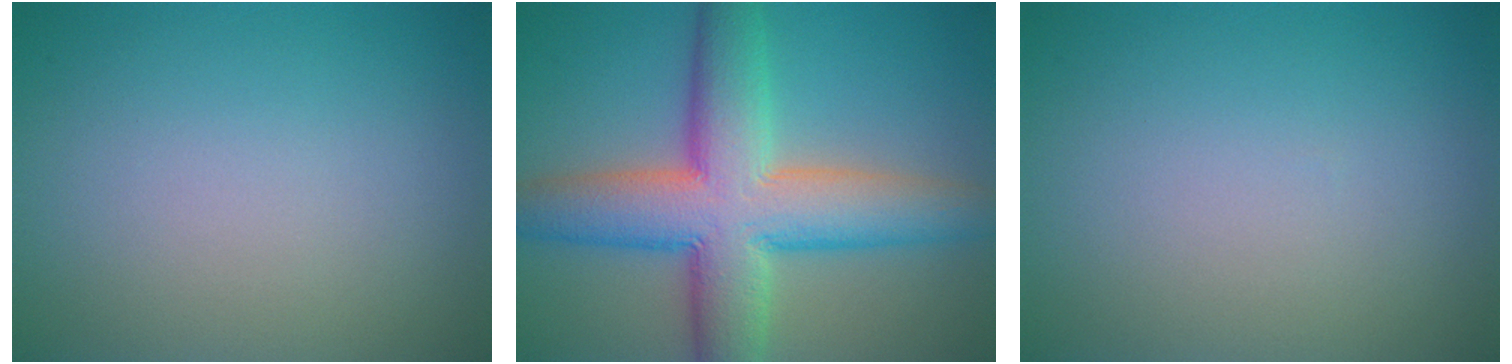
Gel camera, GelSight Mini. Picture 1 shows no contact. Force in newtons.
{"total": 10.8, "press": 10.8, "slide": 0.4}
{"total": 0.0}